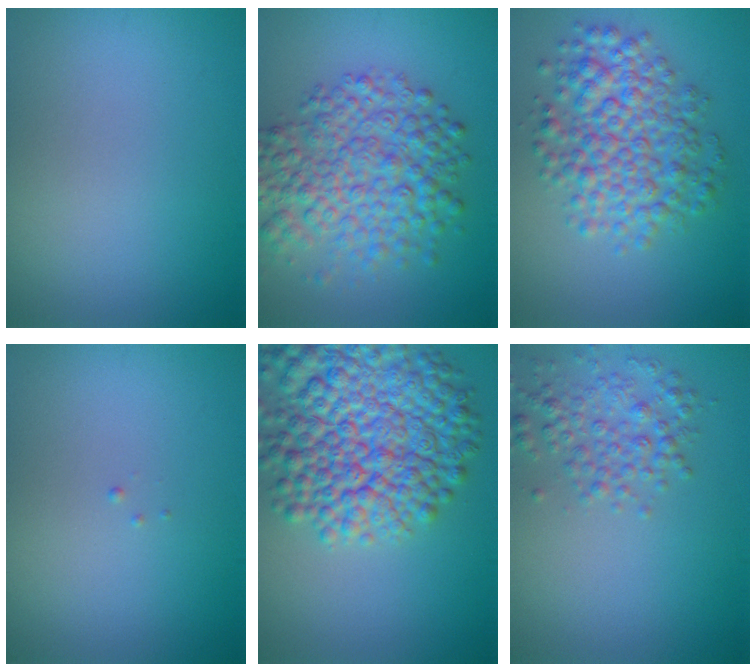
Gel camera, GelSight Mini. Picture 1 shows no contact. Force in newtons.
{"total": 7.4, "press": 7.4, "slide": 0.2}
{"total": 6.2, "press": 6.2, "slide": 0.1}
{"total": 0.0}
{"total": 11.5, "press": 11.4, "slide": 0.6}
{"total": 2.8, "press": 2.8, "slide": 0.1}